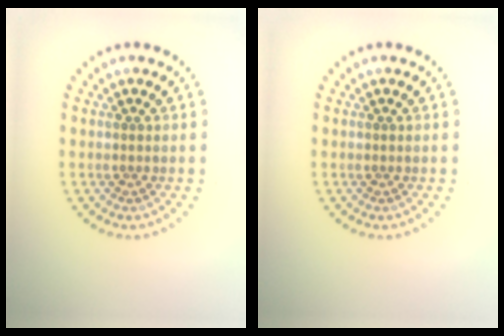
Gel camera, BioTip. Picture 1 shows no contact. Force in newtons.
{"total": 0.0}